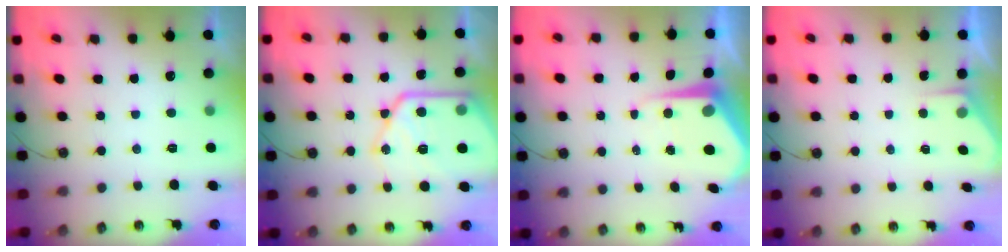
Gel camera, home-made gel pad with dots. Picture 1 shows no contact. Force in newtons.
{"total": 20.5, "press": 20.4, "slide": 2.2}
{"total": 7.7, "press": 7.6, "slide": 0.6}
{"total": 2.2, "press": 2.2, "slide": 0.3}